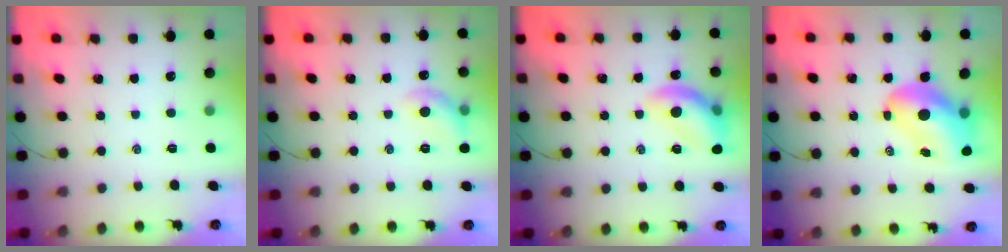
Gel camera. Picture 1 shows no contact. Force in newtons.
{"total": 7.5, "press": 7.4, "slide": 1.1}
{"total": 12.5, "press": 12.5, "slide": 0.8}
{"total": 12.2, "press": 11.7, "slide": 3.6}